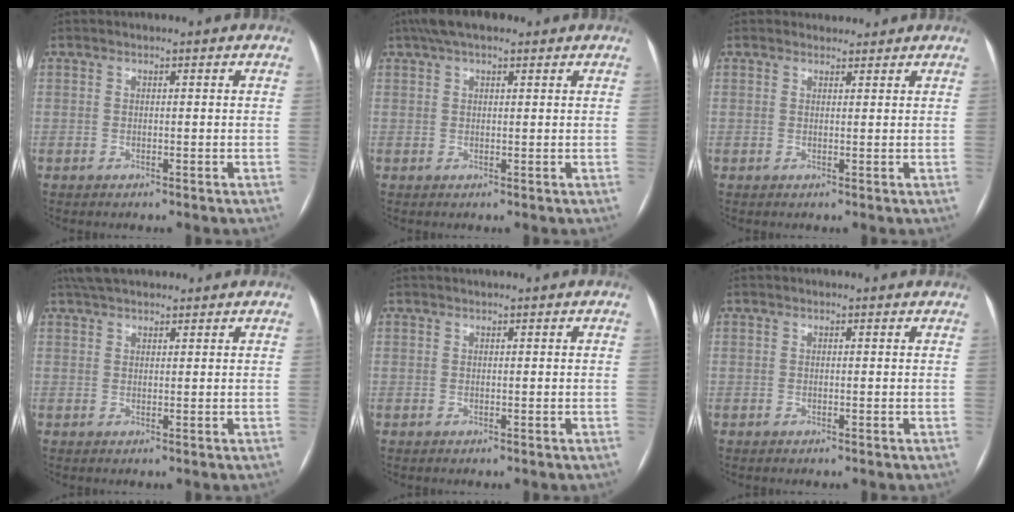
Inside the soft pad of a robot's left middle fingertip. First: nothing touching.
{"total": 6.2, "force": [4.4, 2.1, 3.8], "torque": [-0.069, 0.039, 0.076]}
{"total": 1.8, "force": [1.7, 0.8, -0.2], "torque": [0.002, 0.010, 0.023]}
{"total": 6.8, "force": [5.7, 2.1, 3.0], "torque": [-0.046, 0.039, 0.100]}
{"total": 0.7, "force": [0.7, 0.0, 0.1], "torque": [-0.006, 0.013, 0.016]}
{"total": 1.0, "force": [0.9, 0.3, 0.0], "torque": [-0.010, 0.003, 0.004]}